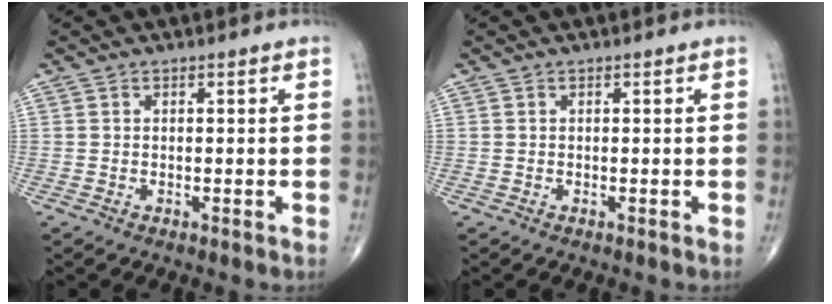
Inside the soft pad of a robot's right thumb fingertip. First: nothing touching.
{"total": 0.0}